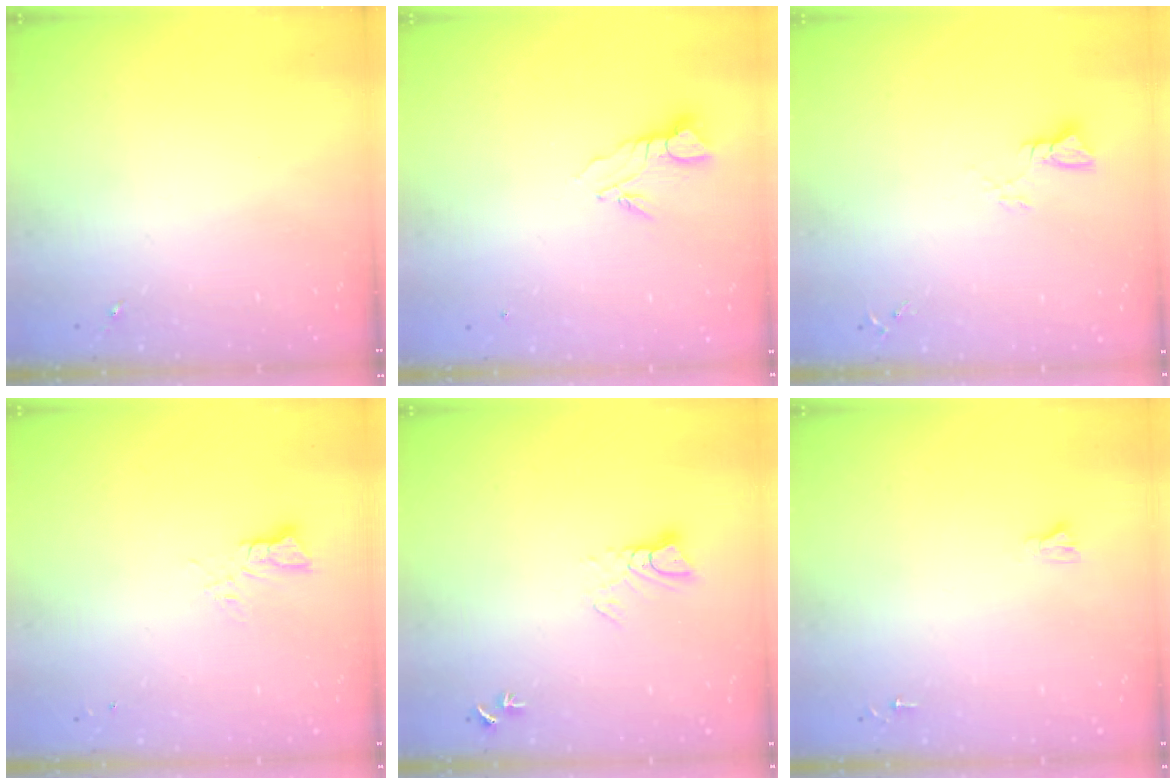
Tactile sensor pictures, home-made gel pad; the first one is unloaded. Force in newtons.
{"total": 4.2, "press": 4.2, "slide": 0.1}
{"total": 2.8, "press": 2.8, "slide": 0.2}
{"total": 3.8, "press": 3.8, "slide": 0.3}
{"total": 5.5, "press": 5.5, "slide": 0.4}
{"total": 2.4, "press": 2.4, "slide": 0.2}